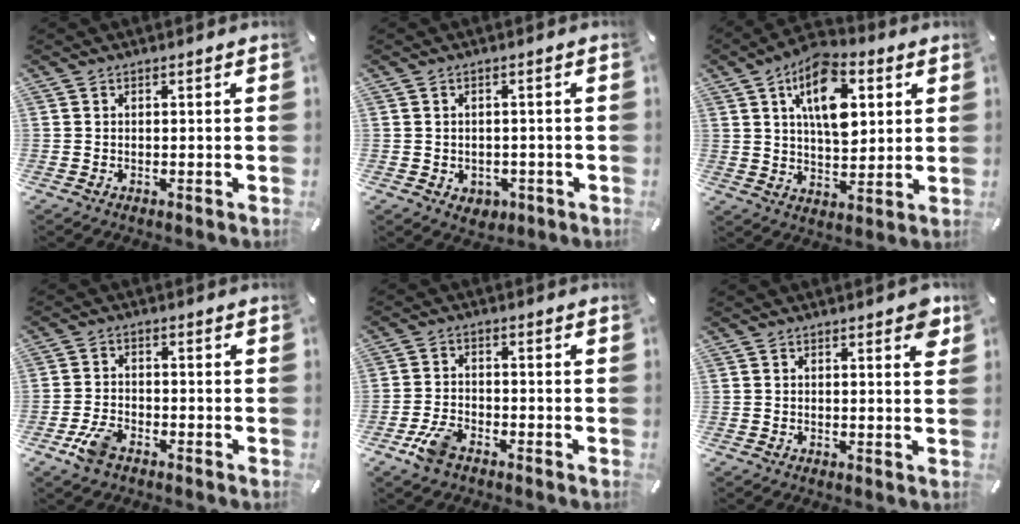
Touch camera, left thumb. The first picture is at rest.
{"total": 3.0, "force": [-0.7, 2.8, 1.1], "torque": [-0.004, -0.002, -0.015]}
{"total": 14.7, "force": [5.4, 8.4, 10.8], "torque": [-0.174, -0.008, 0.093]}
{"total": 5.5, "force": [-3.3, 2.9, 3.2], "torque": [-0.083, 0.009, -0.067]}
{"total": 5.8, "force": [-3.6, 3.0, 3.4], "torque": [-0.083, 0.012, -0.072]}
{"total": 3.5, "force": [2.0, 1.2, 2.7], "torque": [-0.026, -0.011, 0.027]}